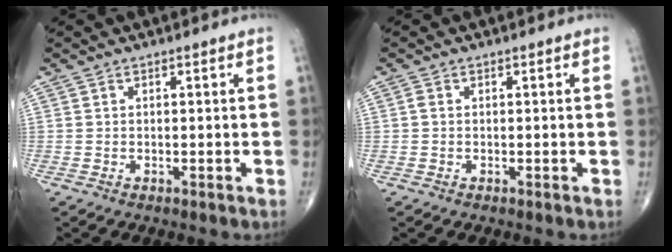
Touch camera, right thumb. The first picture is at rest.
{"total": 0.7, "force": [0.0, 0.5, 0.4], "torque": [-0.009, -0.001, -0.004]}